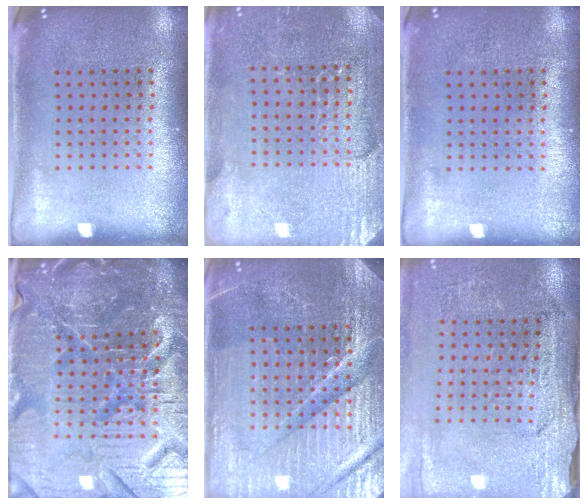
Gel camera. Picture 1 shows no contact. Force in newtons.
{"total": 2.9, "press": 2.8, "slide": 0.6}
{"total": 0.0}
{"total": 7.2, "press": 6.5, "slide": 3.3}
{"total": 5.1, "press": 4.8, "slide": 1.8}
{"total": 3.0, "press": 2.9, "slide": 0.8}